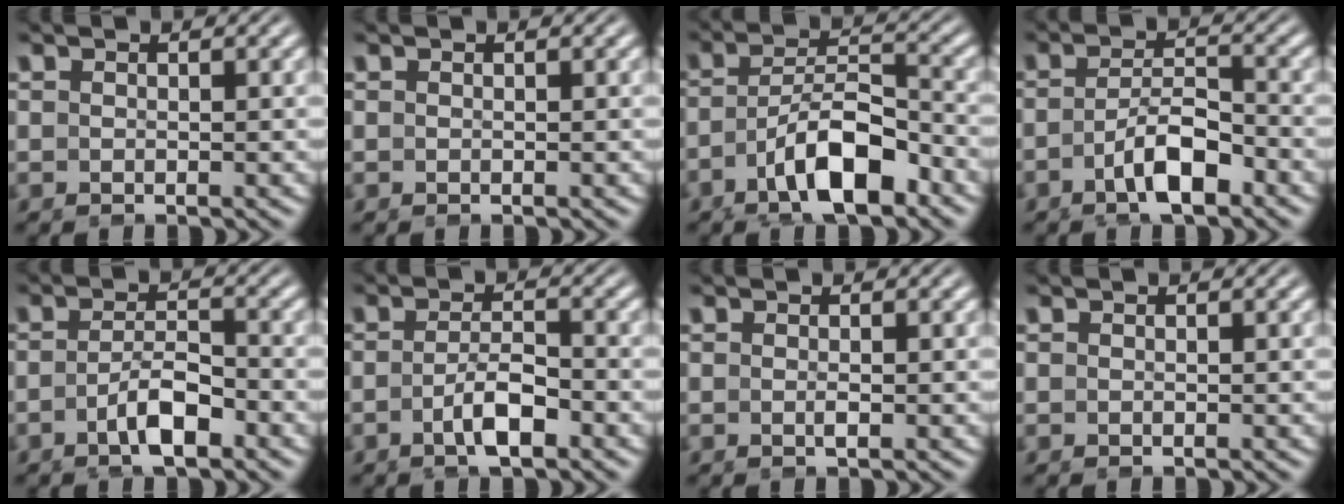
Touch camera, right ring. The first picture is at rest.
{"total": 0.0}
{"total": 7.3, "force": [-2.4, 3.9, 5.6], "torque": [-0.093, -0.023, -0.026]}
{"total": 4.3, "force": [-1.9, 1.6, 3.4], "torque": [-0.053, -0.016, -0.021]}
{"total": 3.0, "force": [-1.4, 0.5, 2.6], "torque": [-0.037, -0.011, -0.015]}
{"total": 2.6, "force": [-1.2, 0.0, 2.3], "torque": [-0.034, -0.010, -0.010]}
{"total": 0.6, "force": [0.1, -0.1, 0.6], "torque": [-0.013, 0.000, 0.004]}
{"total": 0.0}